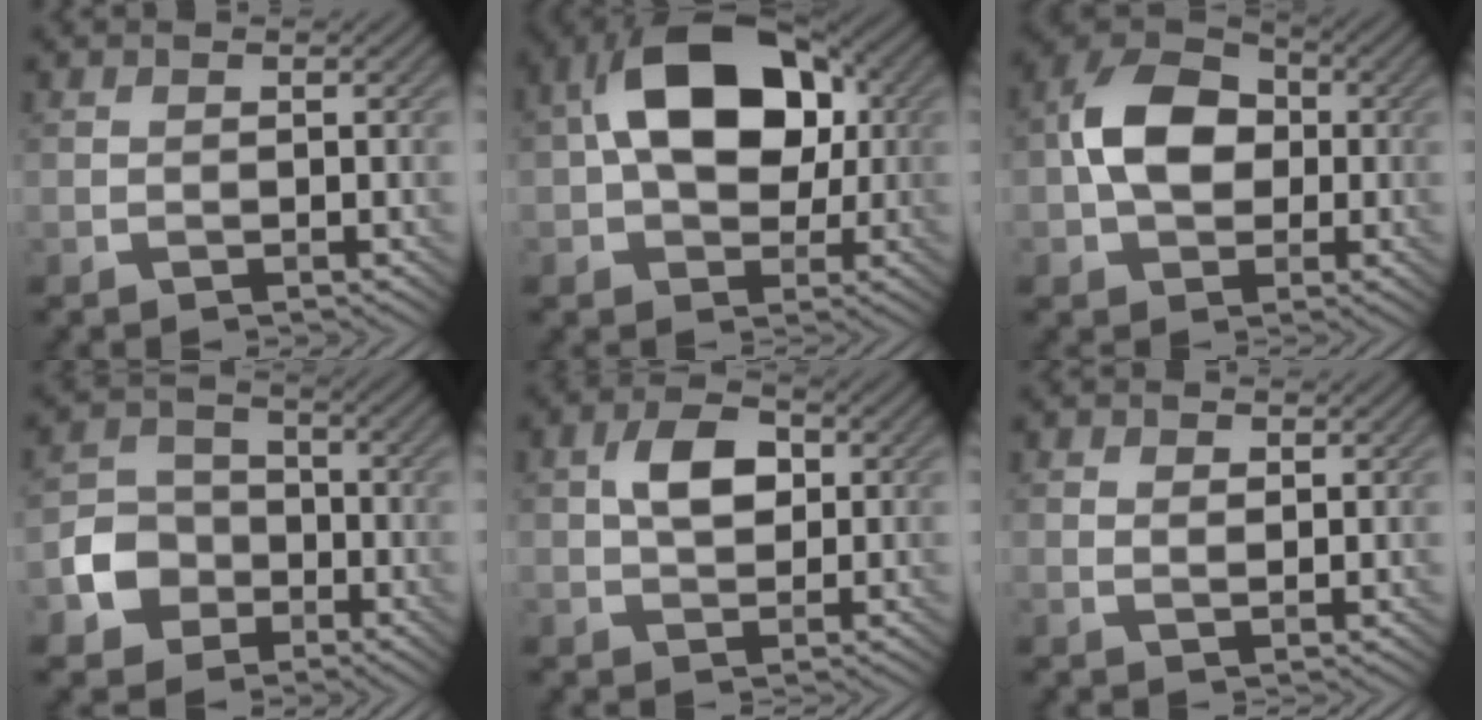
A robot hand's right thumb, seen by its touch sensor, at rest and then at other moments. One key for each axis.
{"total": 14.8, "fx": 1.8, "fy": 9.7, "fz": 11.0, "tx": -0.177, "ty": 0.029, "tz": 0.014}
{"total": 9.3, "fx": -0.3, "fy": 6.8, "fz": 6.2, "tx": -0.126, "ty": 0.017, "tz": -0.023}
{"total": 6.4, "fx": -2.7, "fy": 5.3, "fz": 2.5, "tx": -0.052, "ty": 0.003, "tz": -0.065}
{"total": 5.3, "fx": 1.0, "fy": 3.4, "fz": 4.0, "tx": -0.074, "ty": 0.007, "tz": 0.010}
{"total": 1.5, "fx": 0.8, "fy": 0.8, "fz": 0.9, "tx": -0.016, "ty": -0.004, "tz": 0.016}